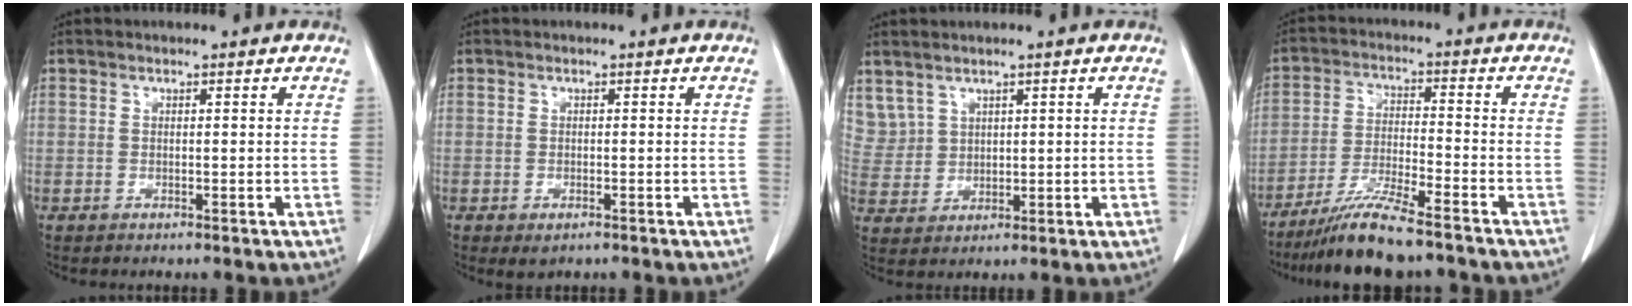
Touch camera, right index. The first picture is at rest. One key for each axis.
{"total": 1.4, "fx": -0.8, "fy": 0.8, "fz": 0.9, "tx": -0.014, "ty": 0.000, "tz": -0.004}
{"total": 6.1, "fx": 4.1, "fy": 4.5, "fz": 0.8, "tx": -0.025, "ty": 0.013, "tz": 0.098}
{"total": 9.4, "fx": -7.7, "fy": 0.2, "fz": 5.4, "tx": -0.100, "ty": -0.027, "tz": -0.140}